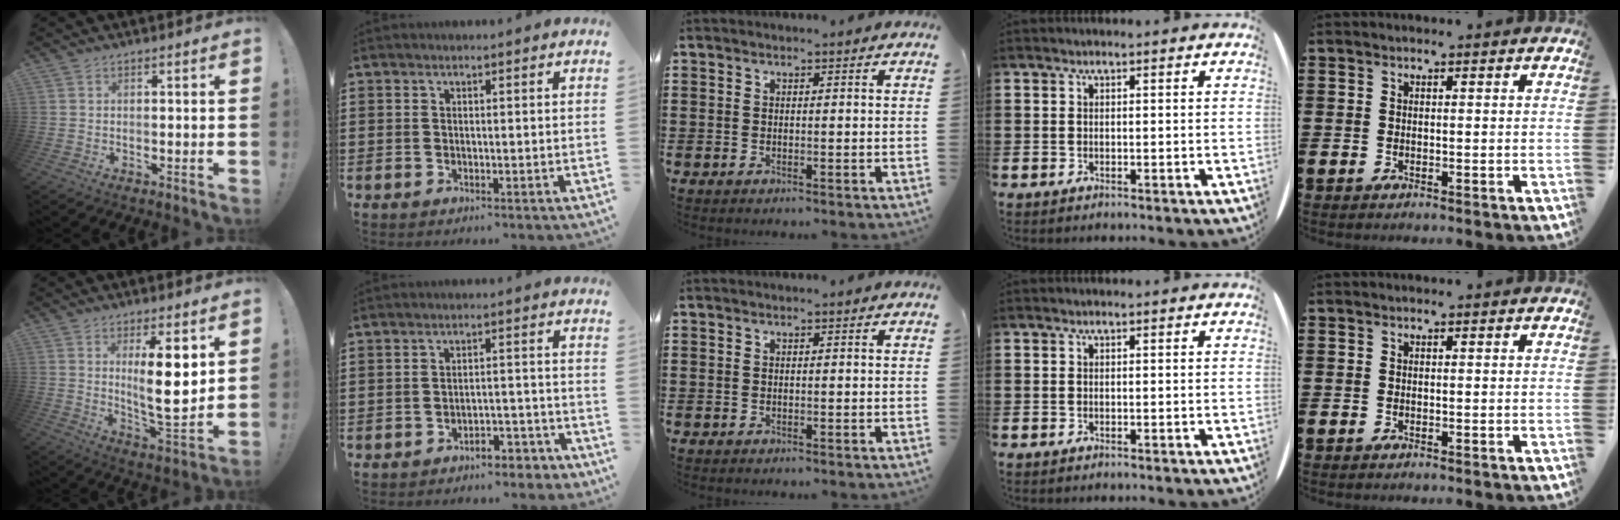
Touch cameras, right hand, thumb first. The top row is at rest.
{"thumb": {"total": 12.9, "force": [3.8, 3.3, 11.9], "torque": [-0.188, -0.028, 0.057]}, "index": {"total": 3.8, "force": [-3.7, 0.6, 0.9], "torque": [-0.017, 0.007, -0.075]}}